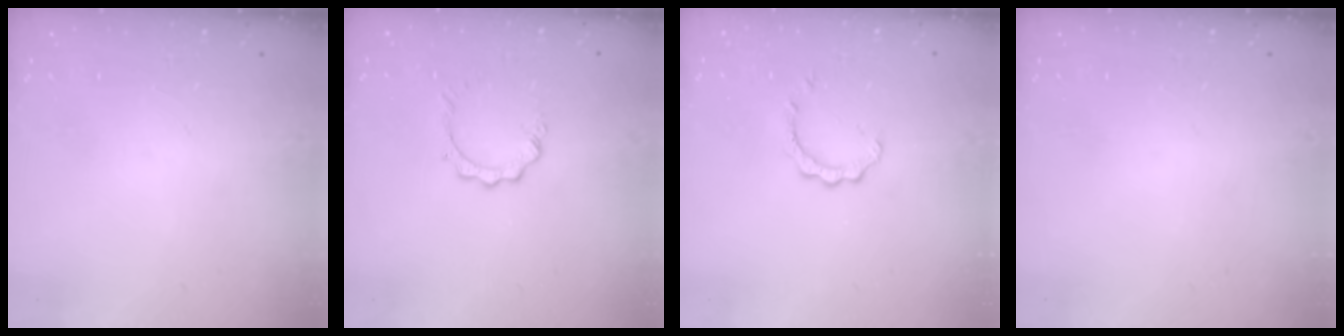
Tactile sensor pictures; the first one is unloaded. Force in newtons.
{"total": 2.9, "press": 2.9, "slide": 0.3}
{"total": 2.1, "press": 2.1, "slide": 0.2}
{"total": 0.0}